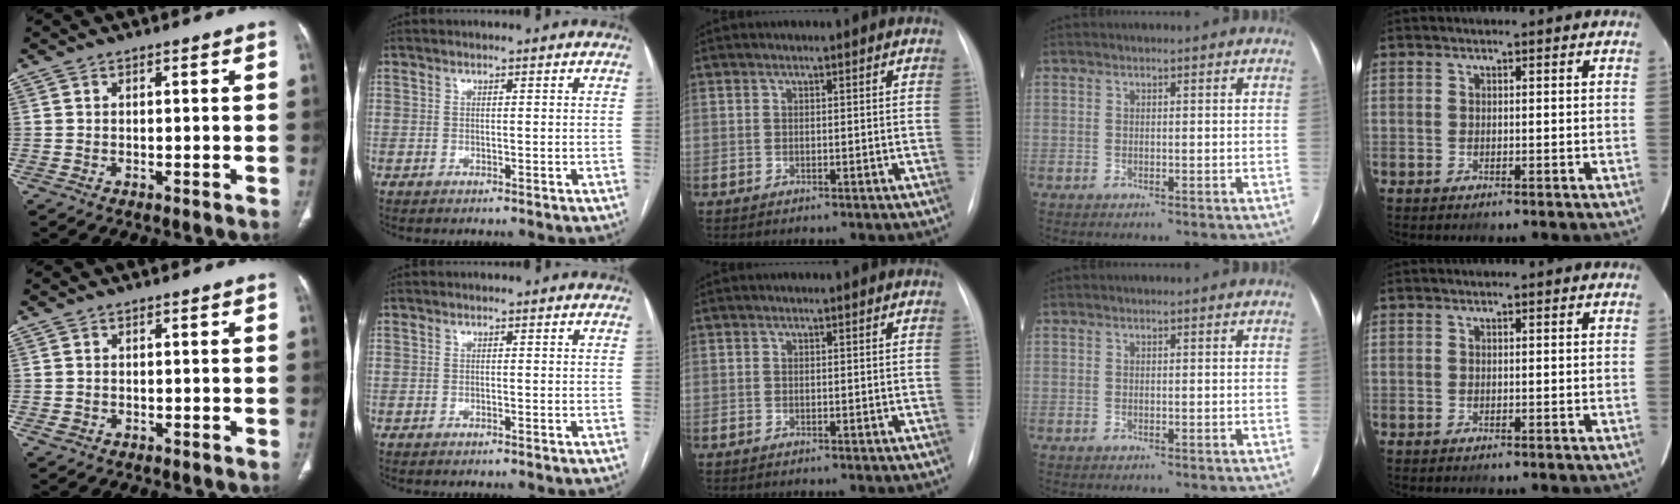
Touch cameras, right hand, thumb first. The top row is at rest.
{"thumb": {"total": 1.2, "force": [-0.3, 1.0, 0.4], "torque": [-0.011, 0.005, -0.002]}}